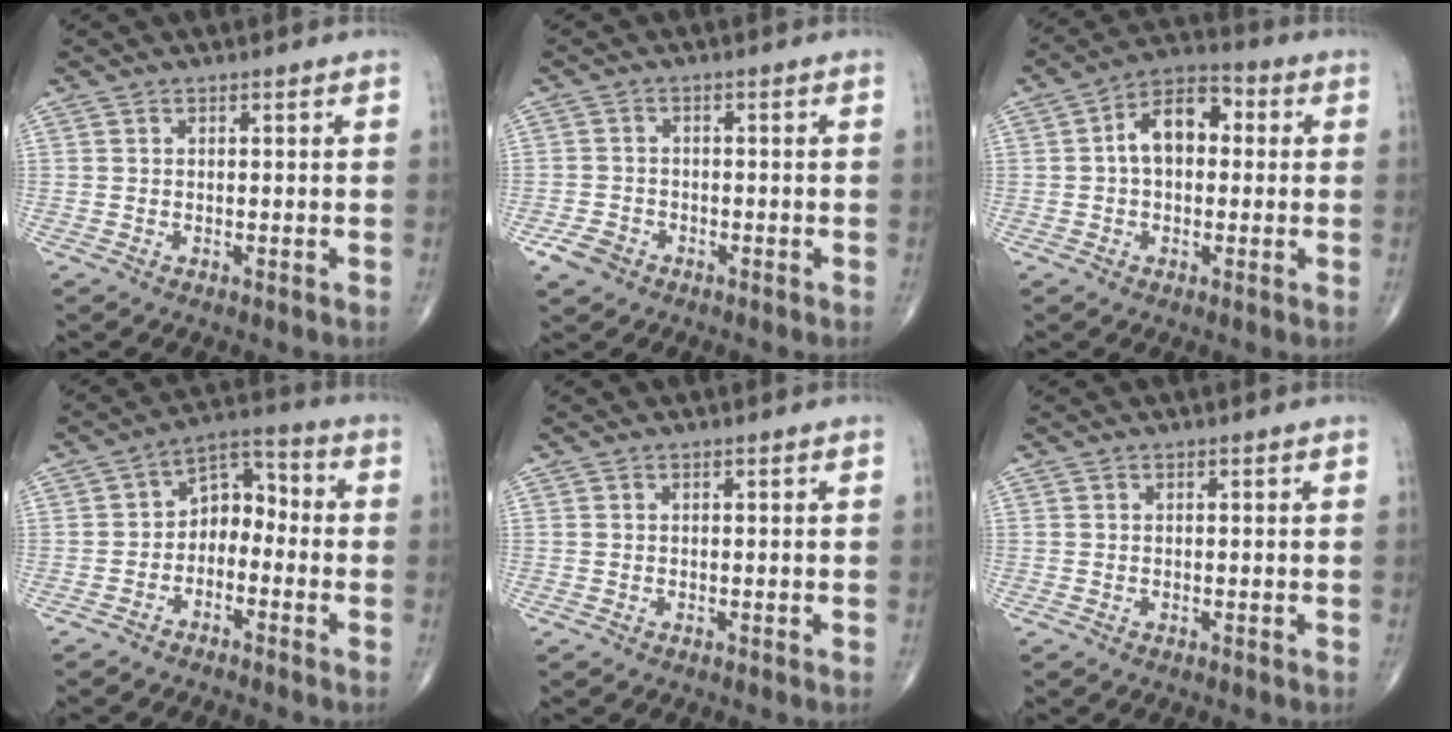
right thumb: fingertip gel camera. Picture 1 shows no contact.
{"total": 3.6, "force": [-2.1, 2.6, 1.3], "torque": [-0.021, 0.012, -0.035]}
{"total": 10.0, "force": [1.0, 6.3, 7.7], "torque": [-0.112, 0.031, 0.005]}
{"total": 7.4, "force": [-2.2, 5.2, 4.8], "torque": [-0.048, 0.049, -0.053]}
{"total": 0.0}
{"total": 0.0}